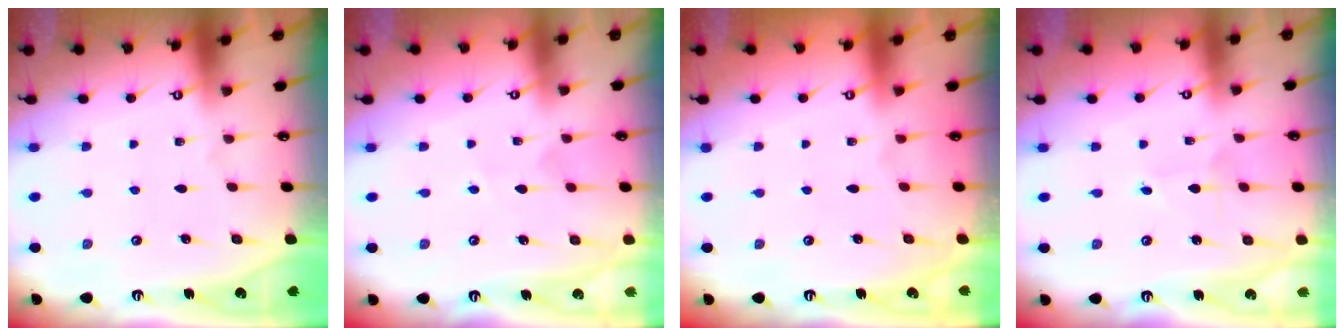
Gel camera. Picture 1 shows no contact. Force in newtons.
{"total": 1.8, "press": 1.8, "slide": 0.4}
{"total": 0.0}
{"total": 1.2, "press": 1.2, "slide": 0.1}